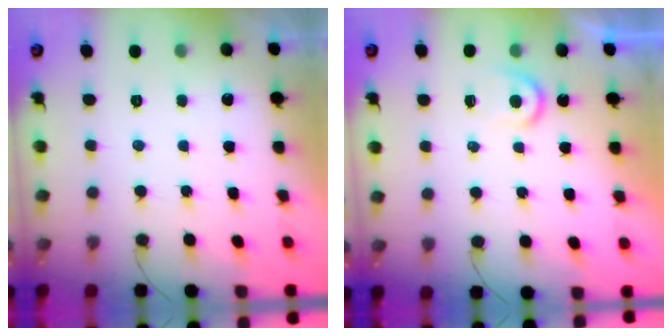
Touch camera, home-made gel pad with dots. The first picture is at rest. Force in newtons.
{"total": 3.6, "press": 3.6, "slide": 0.4}